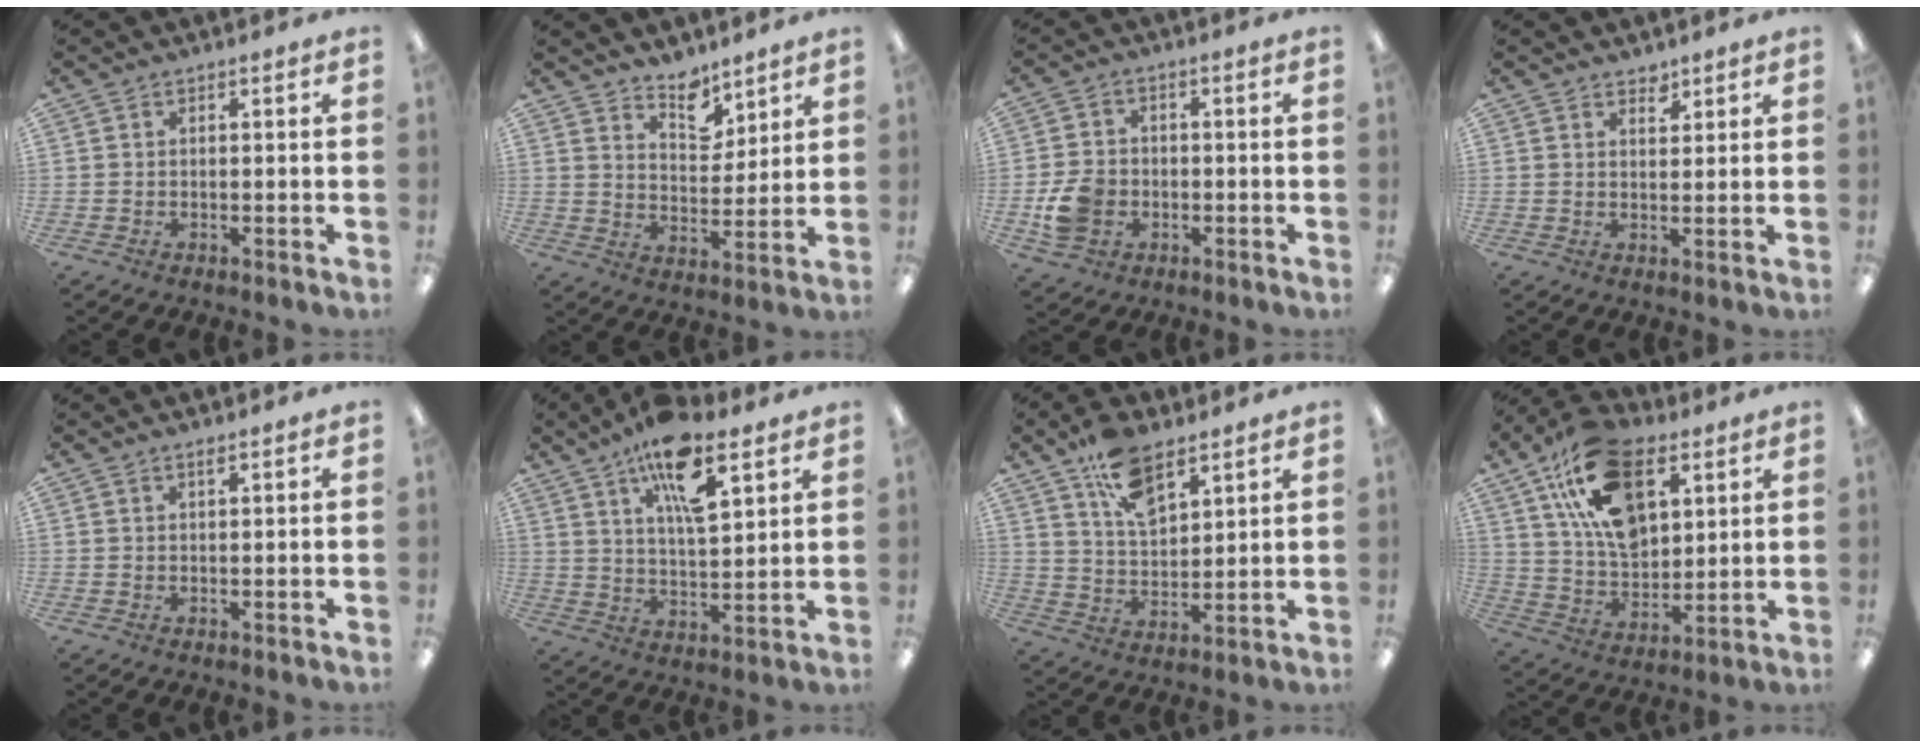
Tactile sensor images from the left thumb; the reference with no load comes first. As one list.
[{"total": 9.1, "force": [7.5, 4.4, 2.7], "torque": [-0.024, -0.056, 0.134]}, {"total": 7.5, "force": [-2.2, 6.1, 3.9], "torque": [-0.074, 0.013, -0.037]}, {"total": 2.6, "force": [2.3, 1.1, 0.5], "torque": [0.005, -0.016, 0.042]}, {"total": 1.0, "force": [0.9, 0.2, 0.5], "torque": [-0.011, 0.000, 0.016]}, {"total": 15.1, "force": [9.3, 5.7, 10.5], "torque": [-0.172, -0.038, 0.155]}, {"total": 12.3, "force": [8.1, 6.2, 6.8], "torque": [-0.114, -0.036, 0.146]}, {"total": 20.1, "force": [9.9, 11.8, 13.0], "torque": [-0.244, -0.024, 0.179]}]